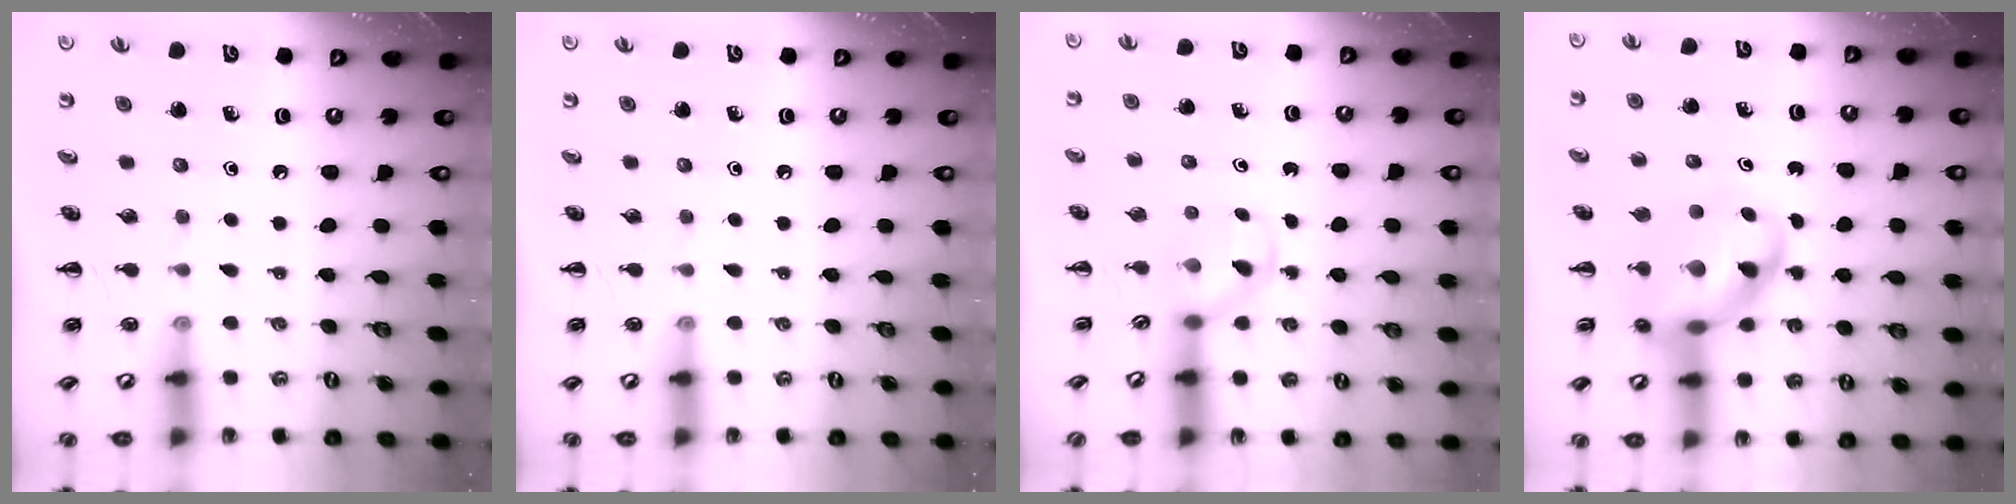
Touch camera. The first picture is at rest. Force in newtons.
{"total": 0.0}
{"total": 3.6, "press": 3.3, "slide": 1.4}
{"total": 13.2, "press": 12.8, "slide": 3.4}